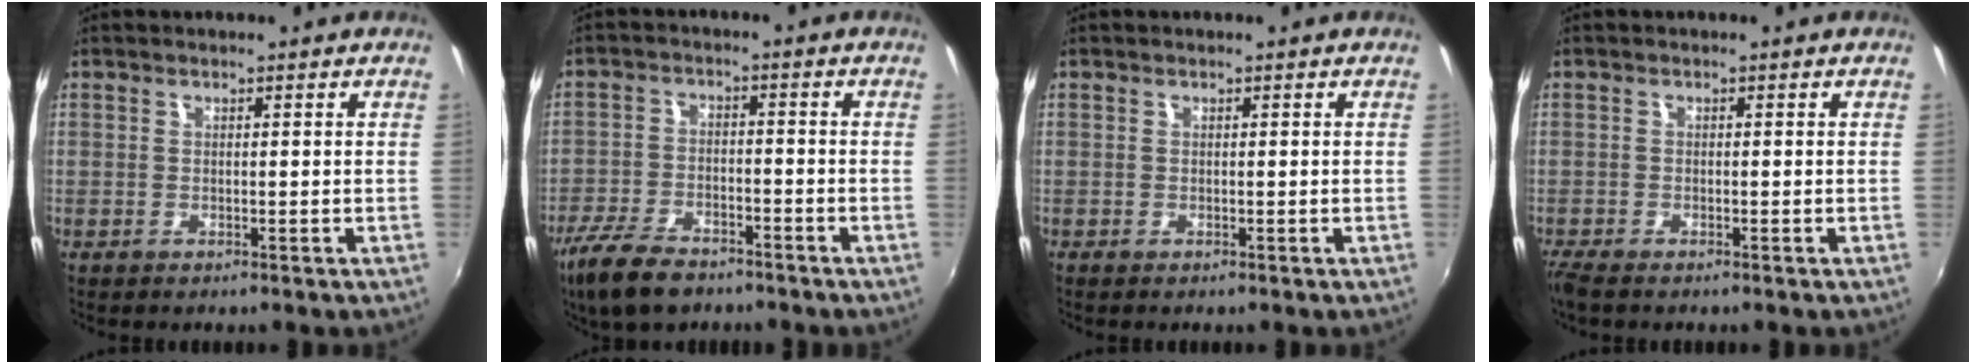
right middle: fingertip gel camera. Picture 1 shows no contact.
{"total": 10.6, "force": [-7.8, 4.5, 5.5], "torque": [-0.141, -0.018, -0.147]}
{"total": 0.0}
{"total": 2.4, "force": [-2.0, 0.5, 1.3], "torque": [-0.029, -0.014, -0.038]}